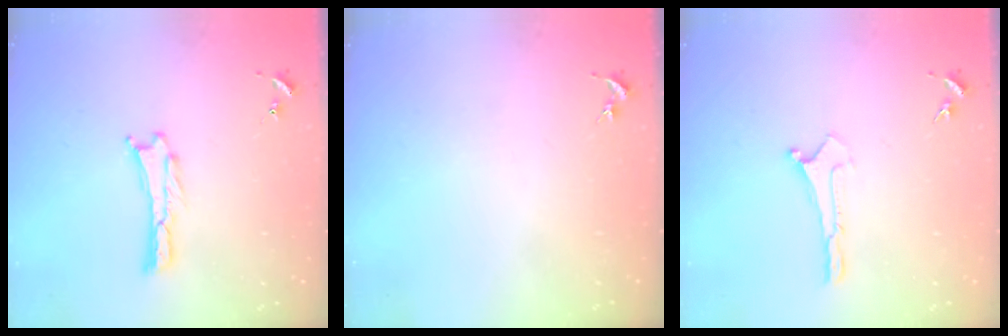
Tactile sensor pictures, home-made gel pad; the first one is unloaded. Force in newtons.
{"total": 0.0}
{"total": 0.0}